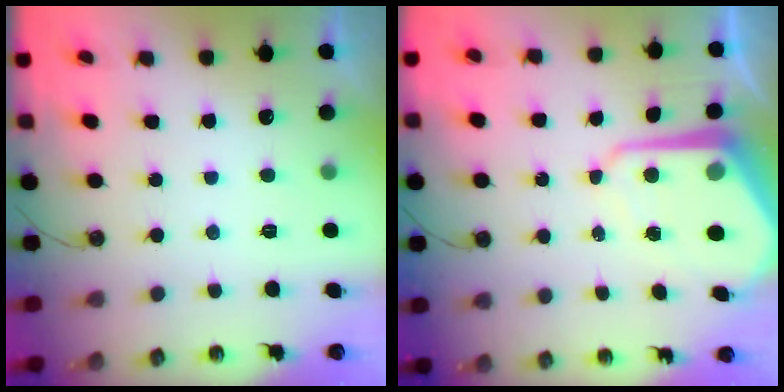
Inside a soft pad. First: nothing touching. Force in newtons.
{"total": 9.3, "press": 9.3, "slide": 0.8}